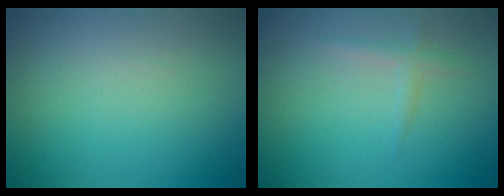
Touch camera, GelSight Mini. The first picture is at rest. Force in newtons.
{"total": 1.1, "press": 1.0, "slide": 0.1}